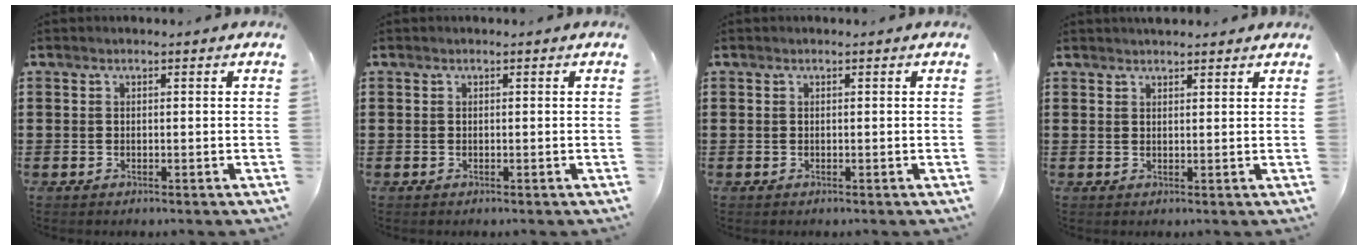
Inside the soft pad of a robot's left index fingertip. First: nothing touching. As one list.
[{"total": 0.0}, {"total": 0.0}, {"total": 1.7, "force": [1.6, 0.3, 0.3], "torque": [-0.010, 0.003, 0.032]}]